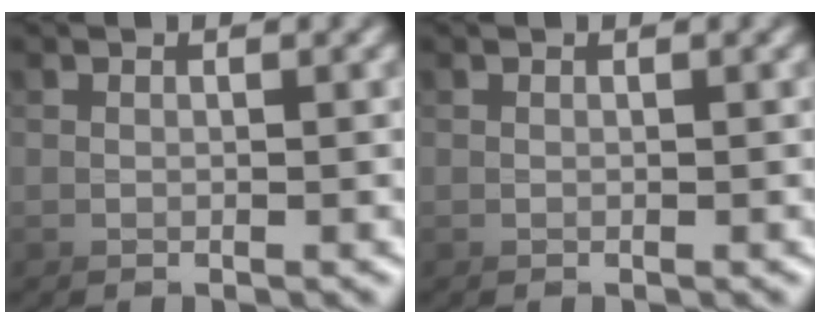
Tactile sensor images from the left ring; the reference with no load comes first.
{"total": 0.0}